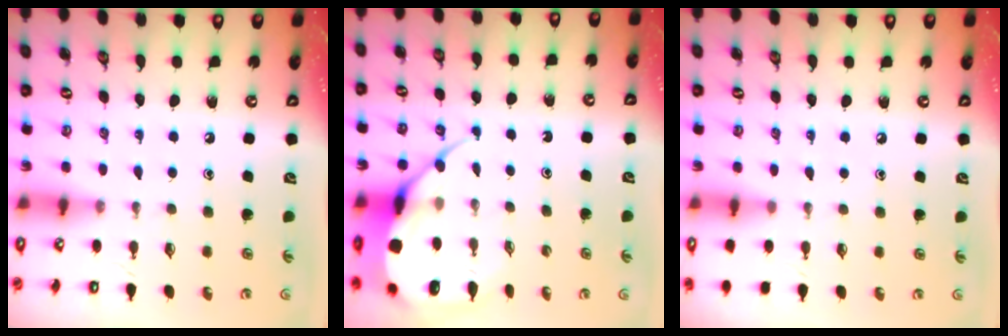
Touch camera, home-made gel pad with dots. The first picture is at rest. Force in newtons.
{"total": 9.2, "press": 9.2, "slide": 0.9}
{"total": 2.9, "press": 2.9, "slide": 0.4}